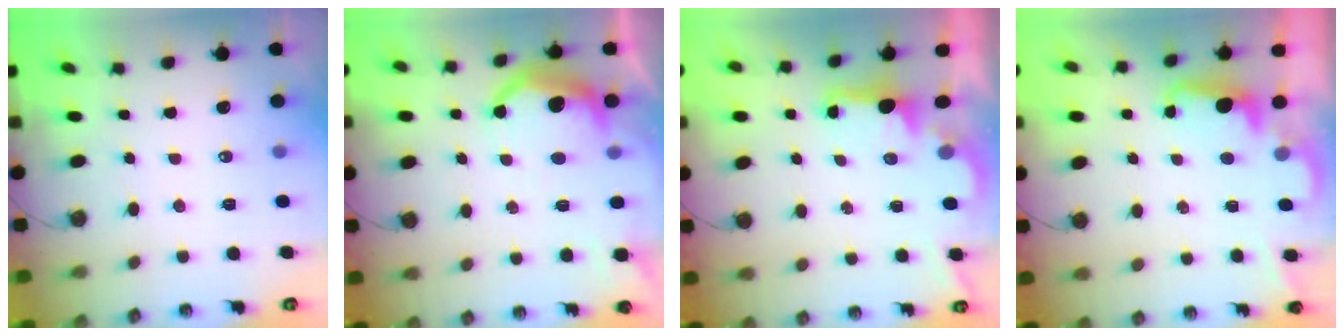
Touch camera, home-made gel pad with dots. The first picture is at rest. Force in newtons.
{"total": 13.1, "press": 13.1, "slide": 0.7}
{"total": 2.2, "press": 2.1, "slide": 0.8}
{"total": 2.4, "press": 2.3, "slide": 0.6}